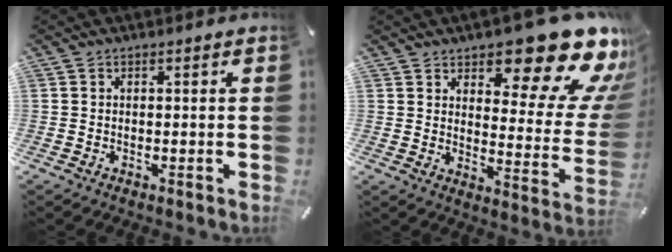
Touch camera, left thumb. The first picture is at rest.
{"total": 19.2, "force": [13.4, 7.3, 11.6], "torque": [-0.134, -0.116, 0.216]}